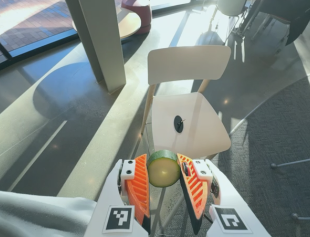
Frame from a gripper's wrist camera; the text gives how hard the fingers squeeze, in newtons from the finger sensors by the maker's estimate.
{"total": 11.4, "left": 11.8, "right": 11.0}